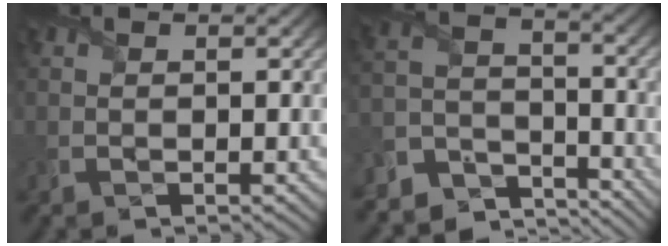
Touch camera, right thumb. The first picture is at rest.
{"total": 8.3, "force": [-7.3, 3.3, 2.0], "torque": [-0.041, -0.013, -0.151]}